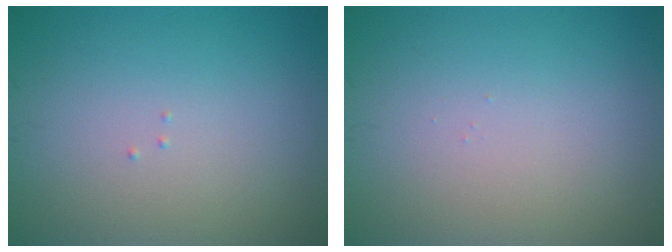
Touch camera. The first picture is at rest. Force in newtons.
{"total": 0.0}